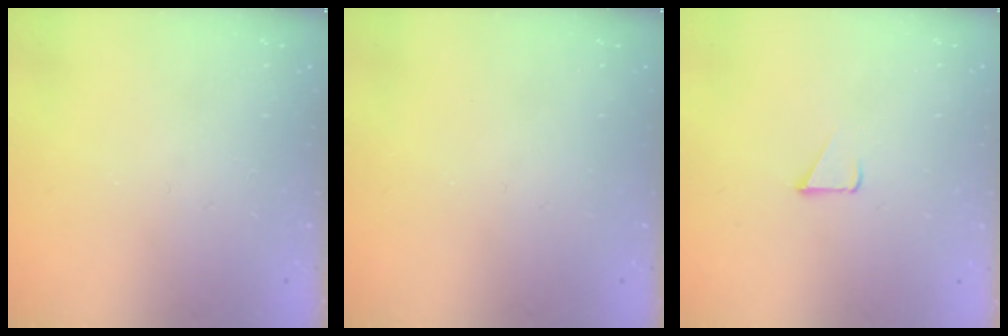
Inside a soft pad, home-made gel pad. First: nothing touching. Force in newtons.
{"total": 0.0}
{"total": 1.7, "press": 1.7, "slide": 0.1}